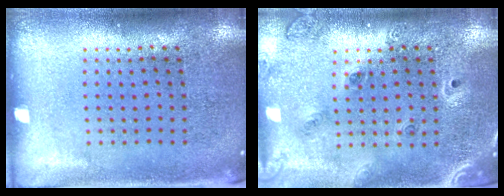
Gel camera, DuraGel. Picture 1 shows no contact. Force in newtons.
{"total": 1.5, "press": 1.3, "slide": 0.7}